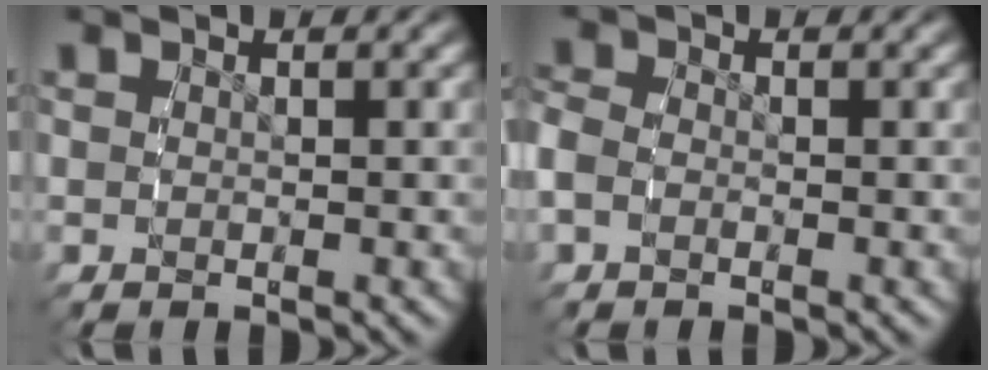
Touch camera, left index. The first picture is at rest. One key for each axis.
{"total": 2.1, "fx": -0.6, "fy": 1.8, "fz": 0.9, "tx": -0.037, "ty": -0.003, "tz": -0.013}